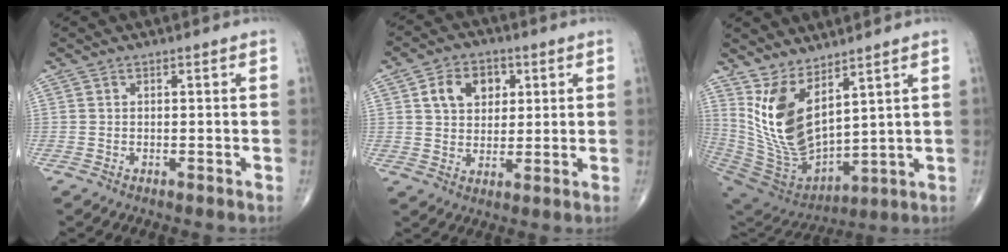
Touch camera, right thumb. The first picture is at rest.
{"total": 8.7, "force": [2.9, 6.3, 5.2], "torque": [-0.055, -0.004, 0.048]}
{"total": 14.9, "force": [7.0, 6.7, 11.4], "torque": [-0.201, -0.061, 0.163]}